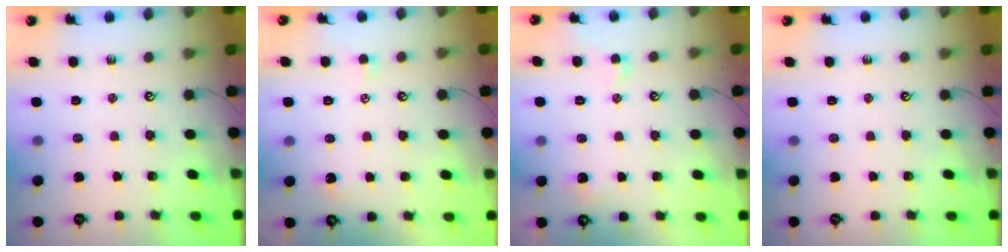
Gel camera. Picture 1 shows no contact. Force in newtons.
{"total": 0.7, "press": 0.5, "slide": 0.5}
{"total": 1.1, "press": 1.0, "slide": 0.5}
{"total": 0.0}